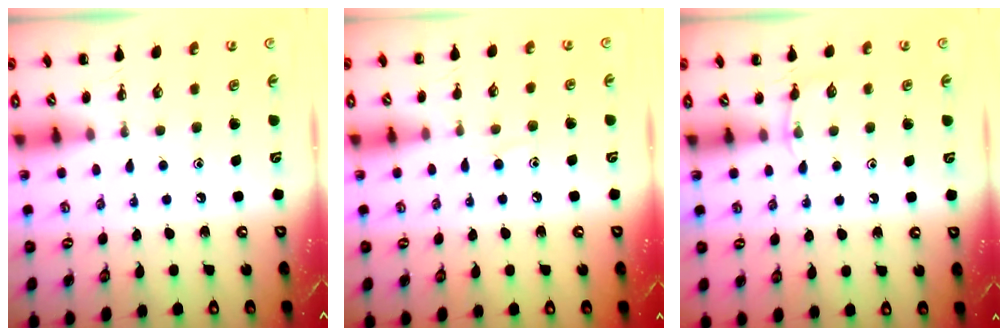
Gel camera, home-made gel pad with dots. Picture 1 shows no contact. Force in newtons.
{"total": 6.9, "press": 6.4, "slide": 2.4}
{"total": 3.6, "press": 3.5, "slide": 1.0}